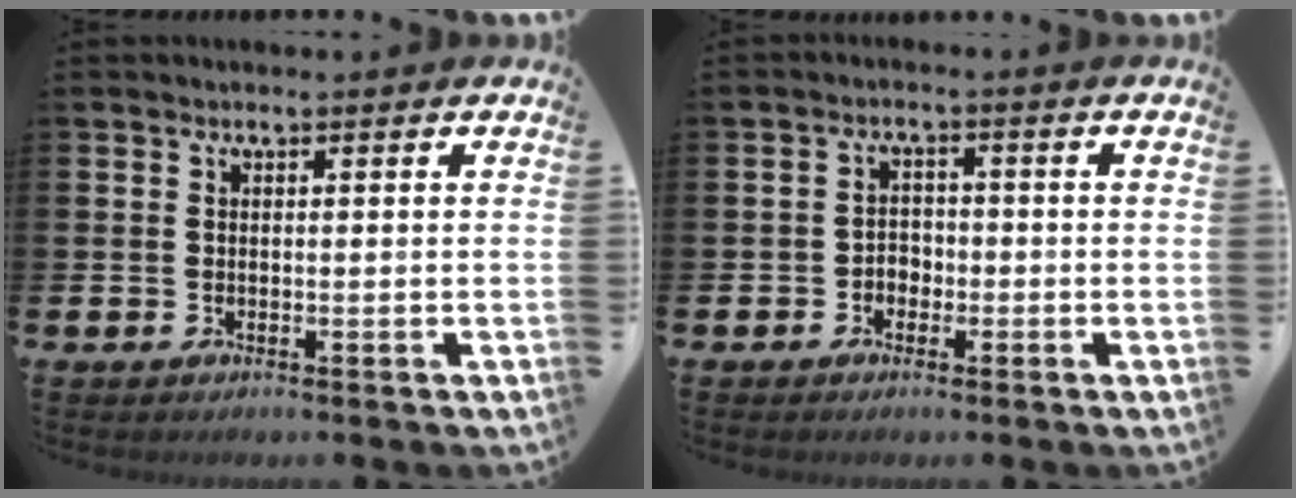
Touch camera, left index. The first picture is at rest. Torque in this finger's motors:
{"motor_torque": [-0.22, 0.05, 0.01, 0.00]}